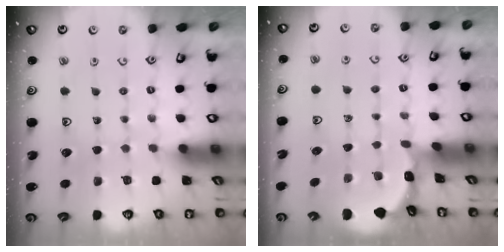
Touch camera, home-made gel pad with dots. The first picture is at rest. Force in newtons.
{"total": 1.3, "press": 1.3, "slide": 0.1}